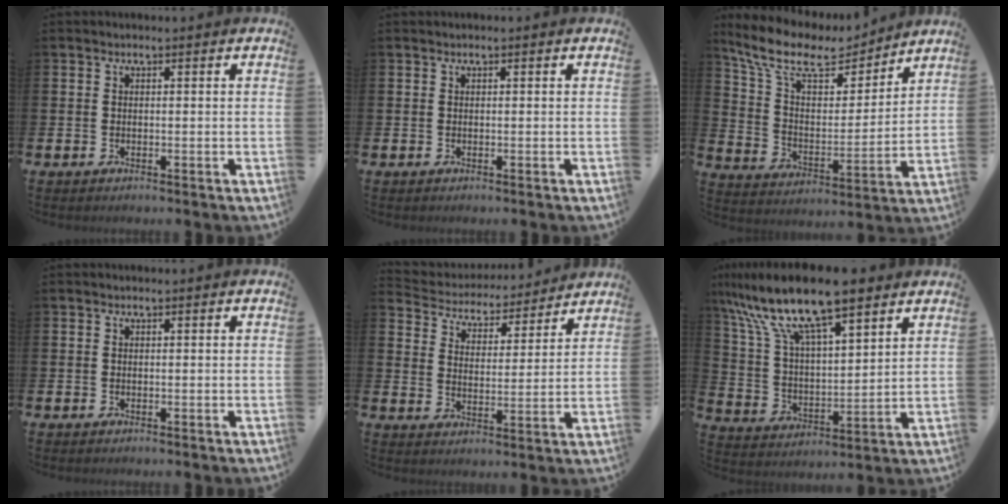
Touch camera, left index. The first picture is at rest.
{"total": 0.0}
{"total": 11.1, "force": [9.2, 4.2, 4.5], "torque": [-0.123, -0.055, 0.157]}
{"total": 0.0}
{"total": 4.7, "force": [4.5, 1.4, -0.1], "torque": [-0.027, -0.044, 0.073]}
{"total": 13.2, "force": [10.7, 2.8, 7.2], "torque": [-0.178, -0.043, 0.191]}